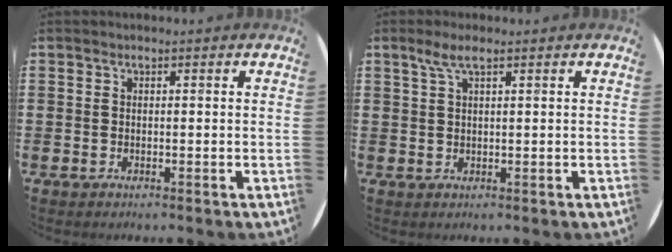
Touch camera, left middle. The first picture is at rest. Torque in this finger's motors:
{"motor_torque": [0.52, -0.18, 0.08, 0.07]}